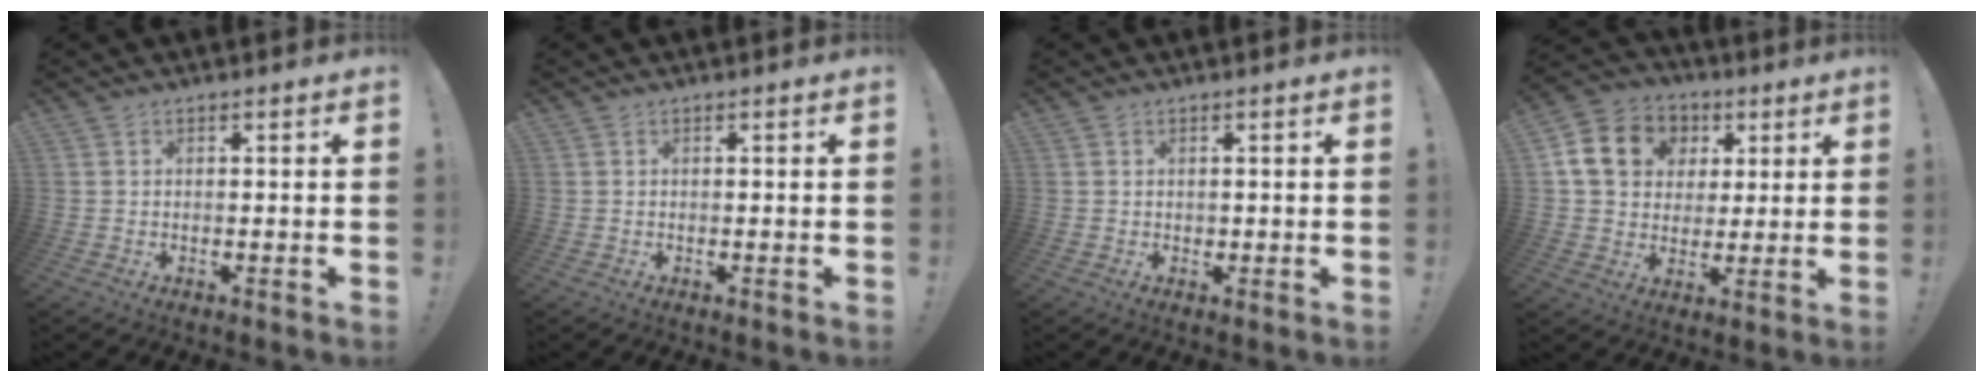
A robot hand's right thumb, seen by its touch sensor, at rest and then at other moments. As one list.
[{"total": 0.0}, {"total": 0.9, "force": [0.2, 0.9, 0.1], "torque": [-0.008, 0.005, 0.005]}, {"total": 14.7, "force": [4.6, 12.3, 6.7], "torque": [-0.094, -0.005, 0.096]}]